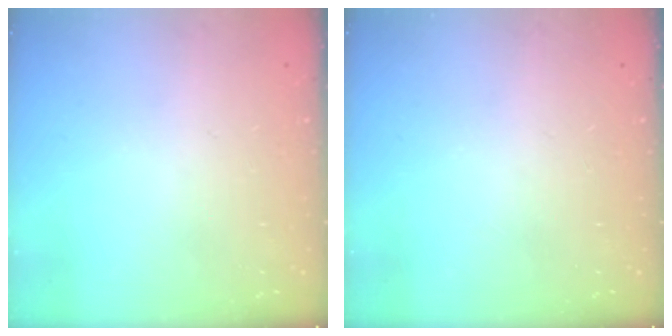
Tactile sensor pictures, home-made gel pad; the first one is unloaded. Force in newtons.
{"total": 0.0}